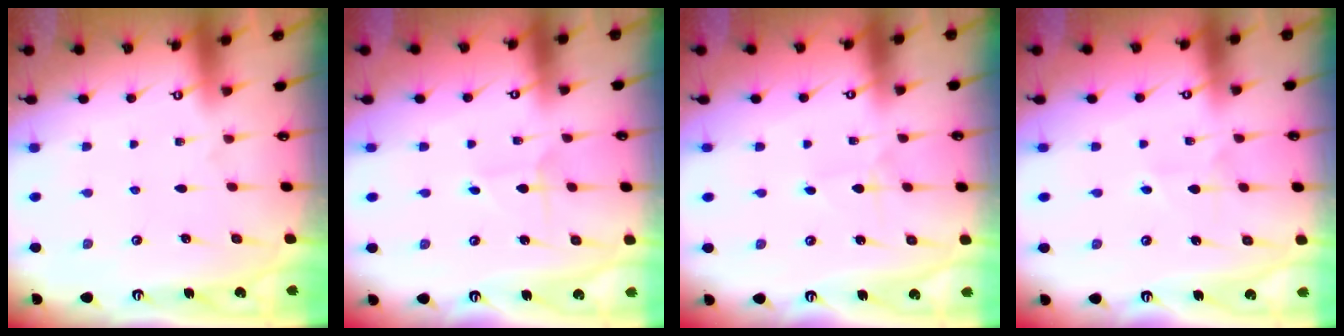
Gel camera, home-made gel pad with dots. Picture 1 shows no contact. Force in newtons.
{"total": 2.1, "press": 2.1, "slide": 0.2}
{"total": 1.4, "press": 1.4, "slide": 0.2}
{"total": 2.8, "press": 2.7, "slide": 0.4}